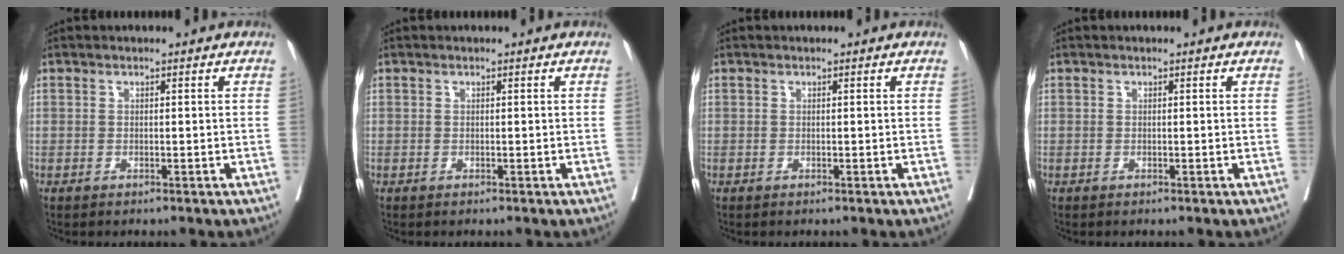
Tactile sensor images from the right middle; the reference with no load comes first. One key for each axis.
{"total": 0.0}
{"total": 0.0}
{"total": 0.0}